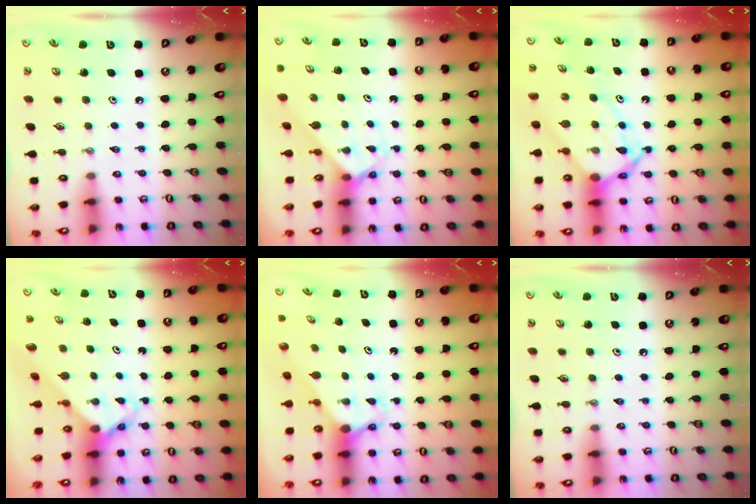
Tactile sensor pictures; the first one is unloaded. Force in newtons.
{"total": 2.2, "press": 2.2, "slide": 0.2}
{"total": 10.1, "press": 10.1, "slide": 0.9}
{"total": 3.6, "press": 3.6, "slide": 0.4}
{"total": 2.7, "press": 2.7, "slide": 0.0}
{"total": 0.0}